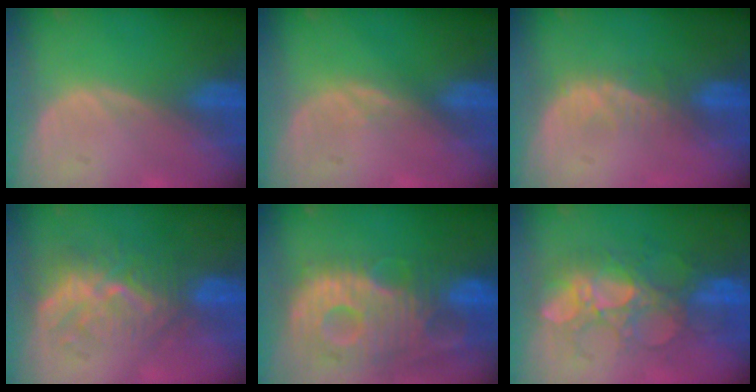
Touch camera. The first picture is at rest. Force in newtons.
{"total": 0.9, "press": 0.9, "slide": 0.4}
{"total": 3.1, "press": 2.7, "slide": 1.5}
{"total": 9.3, "press": 8.3, "slide": 4.1}
{"total": 13.2, "press": 11.5, "slide": 6.5}
{"total": 8.8, "press": 8.7, "slide": 1.6}